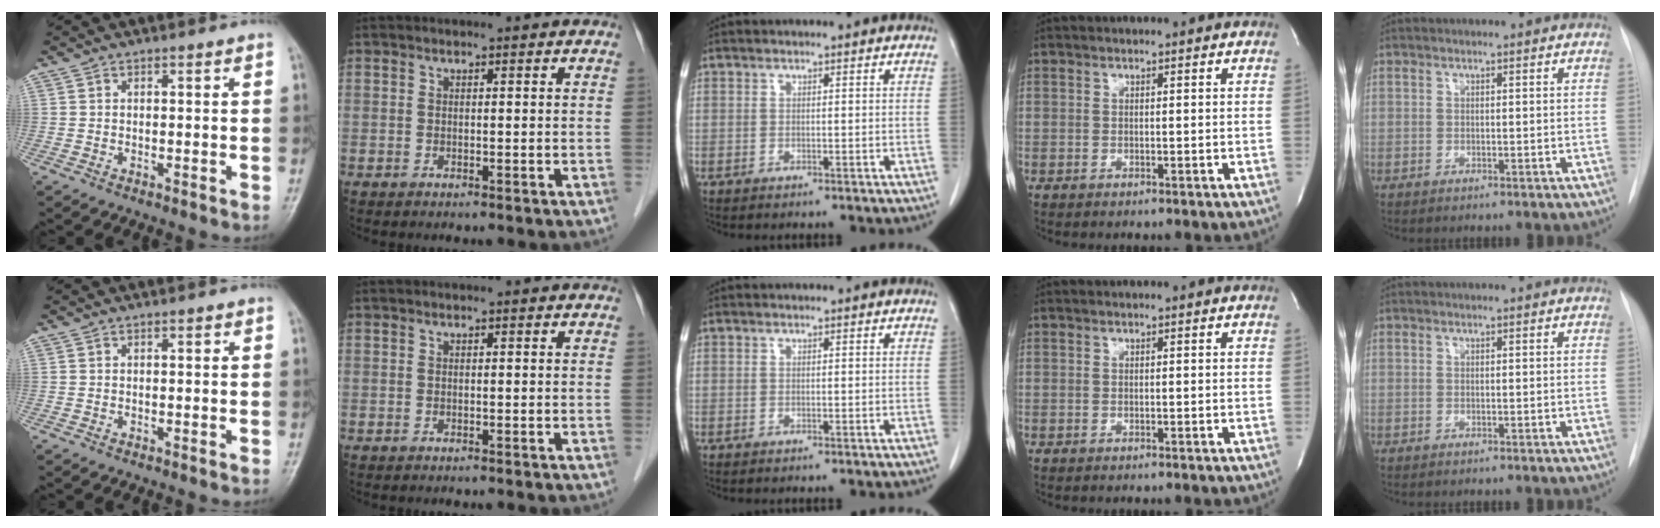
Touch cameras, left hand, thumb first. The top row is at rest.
{}